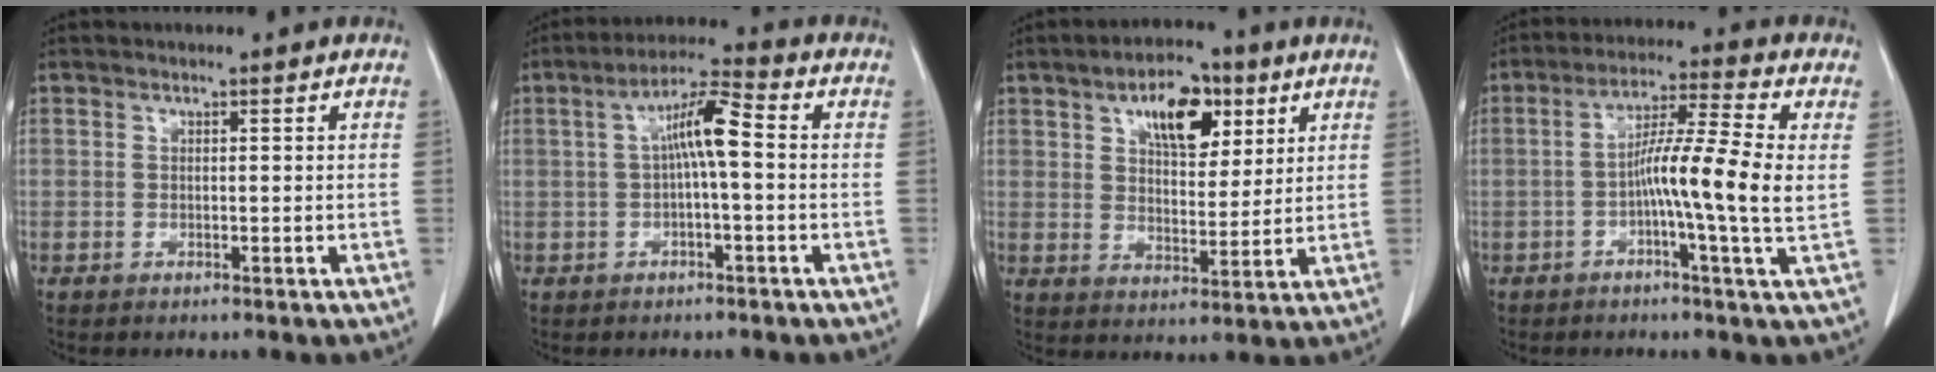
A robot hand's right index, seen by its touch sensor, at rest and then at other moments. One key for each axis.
{"total": 6.8, "fx": 0.3, "fy": 0.9, "fz": 6.7, "tx": -0.122, "ty": 0.023, "tz": 0.002}
{"total": 10.0, "fx": 4.9, "fy": 4.8, "fz": 7.3, "tx": -0.116, "ty": 0.014, "tz": 0.082}
{"total": 10.7, "fx": -0.6, "fy": -0.7, "fz": 10.7, "tx": -0.186, "ty": 0.005, "tz": -0.021}